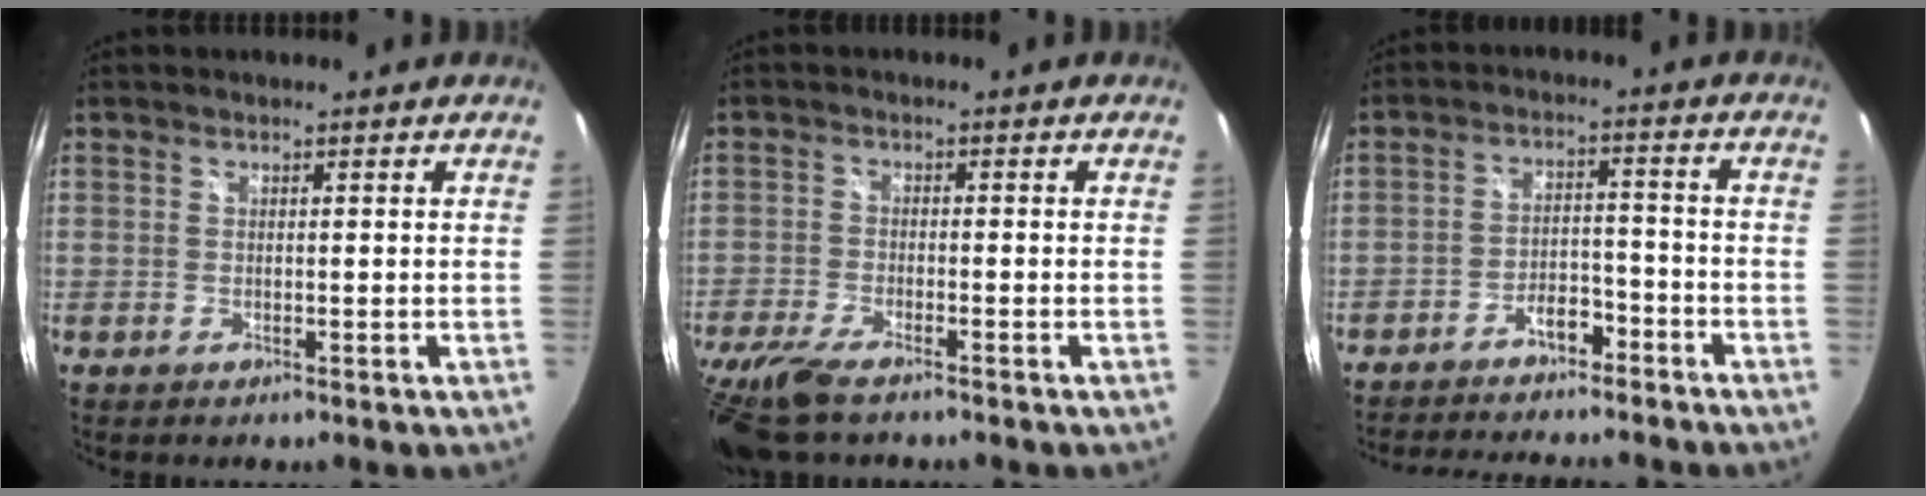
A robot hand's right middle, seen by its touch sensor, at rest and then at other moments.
{"total": 11.4, "force": [-9.0, 2.7, 6.5], "torque": [-0.164, -0.042, -0.168]}
{"total": 12.3, "force": [-10.4, 4.2, 5.0], "torque": [-0.110, 0.019, -0.148]}